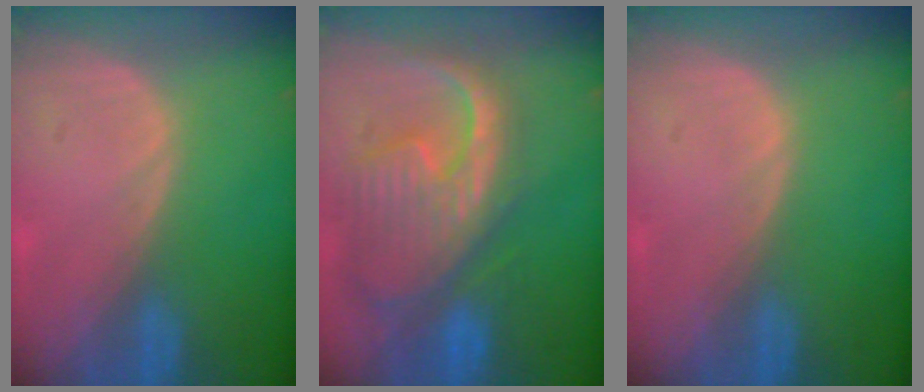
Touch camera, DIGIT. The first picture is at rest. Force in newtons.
{"total": 12.6, "press": 10.8, "slide": 6.5}
{"total": 0.0}